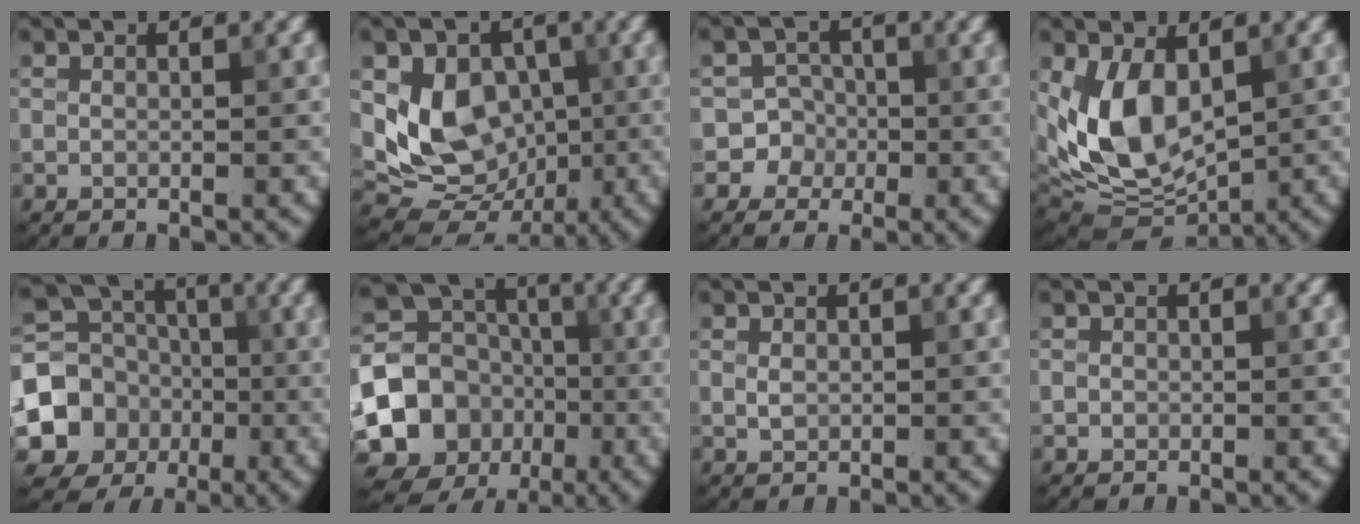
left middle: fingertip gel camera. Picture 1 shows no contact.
{"total": 7.6, "force": [0.3, 6.2, 4.5], "torque": [-0.076, -0.016, 0.009]}
{"total": 3.8, "force": [-1.3, 3.6, 0.0], "torque": [0.031, 0.009, -0.035]}
{"total": 7.8, "force": [0.9, 4.8, 6.1], "torque": [-0.130, -0.010, 0.020]}
{"total": 9.5, "force": [-2.1, 8.5, 3.5], "torque": [-0.068, -0.019, -0.058]}
{"total": 14.5, "force": [-3.6, 13.1, 5.0], "torque": [-0.115, -0.017, -0.077]}
{"total": 1.0, "force": [0.1, 0.7, 0.6], "torque": [-0.014, 0.000, 0.003]}
{"total": 0.6, "force": [-0.1, 0.5, 0.0], "torque": [0.004, -0.004, -0.002]}